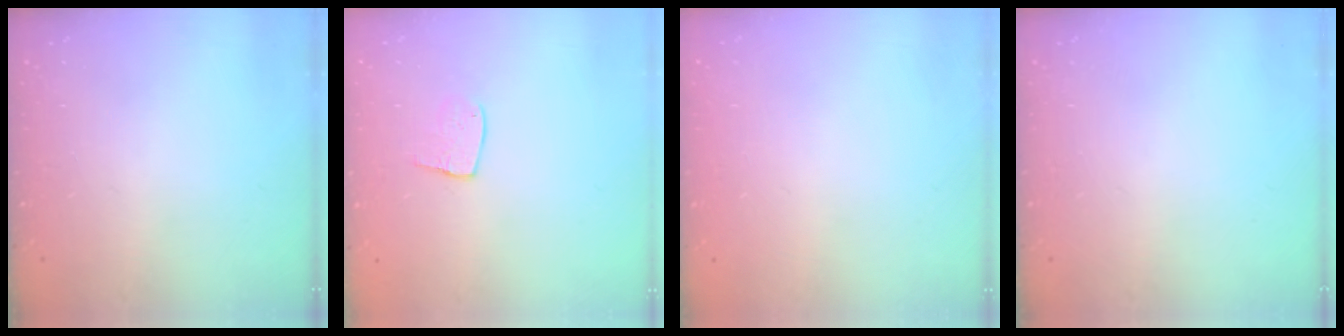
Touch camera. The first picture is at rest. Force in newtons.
{"total": 7.5, "press": 7.5, "slide": 0.4}
{"total": 0.0}
{"total": 0.0}